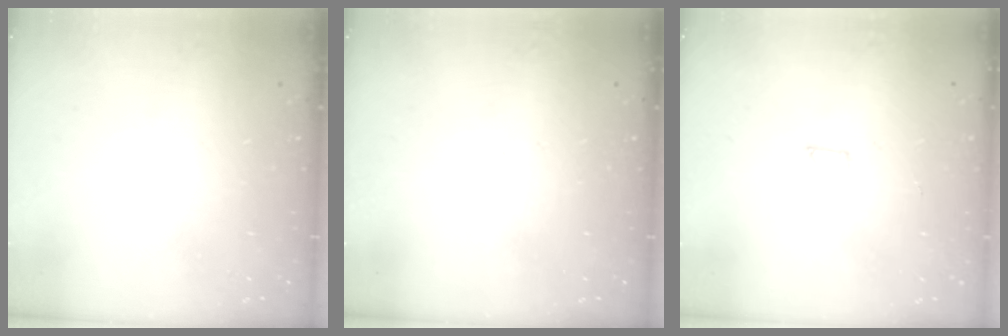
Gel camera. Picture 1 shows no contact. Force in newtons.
{"total": 0.0}
{"total": 2.1, "press": 2.1, "slide": 0.1}